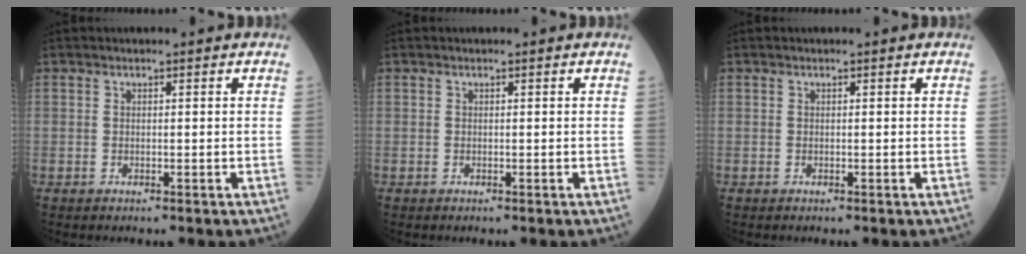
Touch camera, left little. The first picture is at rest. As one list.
[{"total": 0.0}, {"total": 0.0}]